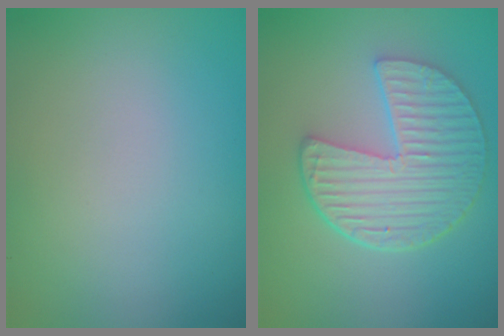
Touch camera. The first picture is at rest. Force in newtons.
{"total": 6.3, "press": 4.6, "slide": 4.3}